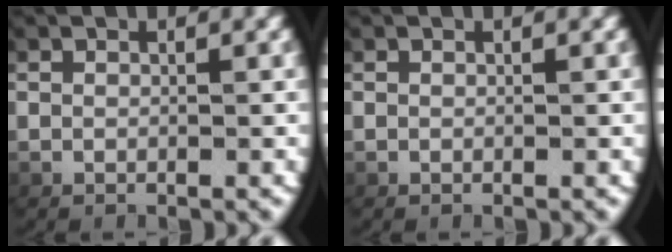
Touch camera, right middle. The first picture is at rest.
{"total": 0.0}